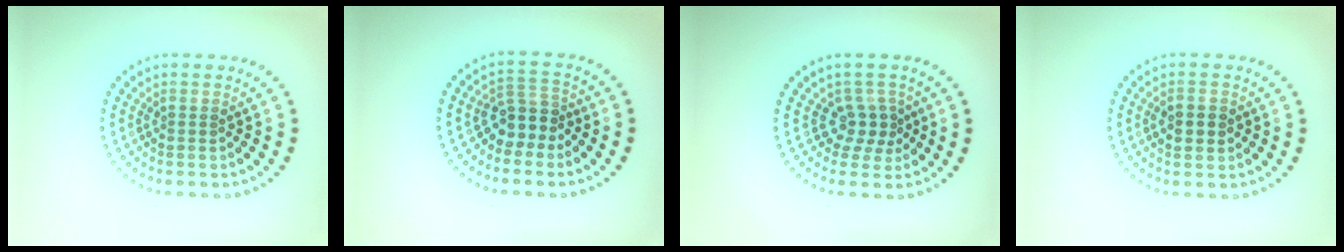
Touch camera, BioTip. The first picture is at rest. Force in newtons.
{"total": 2.8, "press": 2.3, "slide": 1.6}
{"total": 2.4, "press": 1.8, "slide": 1.7}
{"total": 2.2, "press": 2.1, "slide": 0.3}